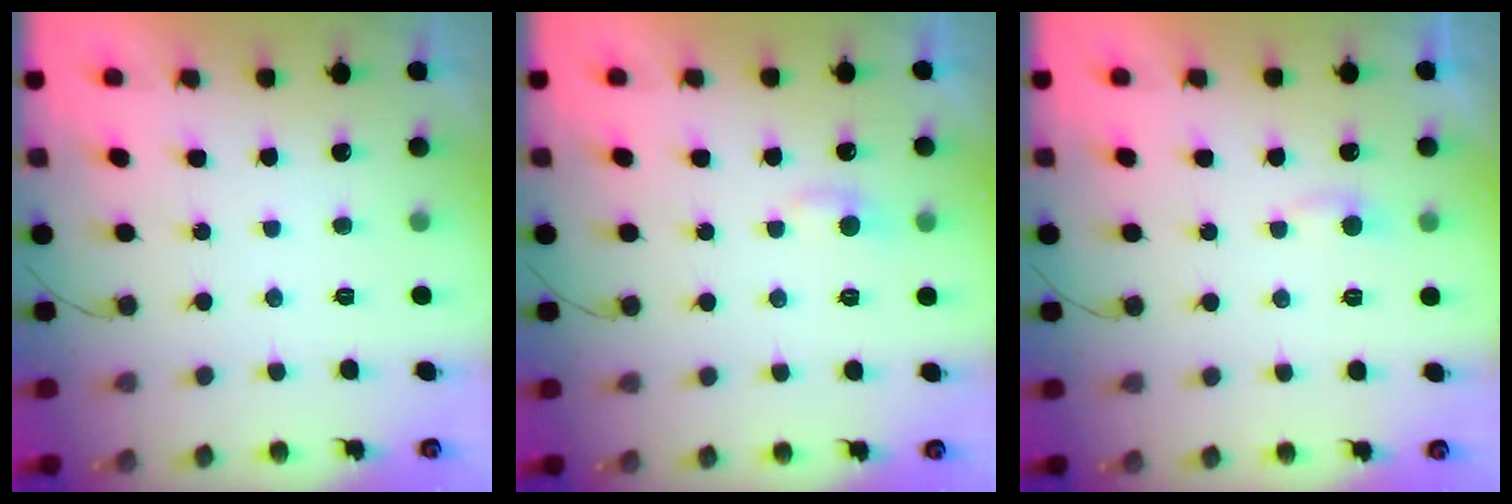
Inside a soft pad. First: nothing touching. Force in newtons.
{"total": 4.6, "press": 4.5, "slide": 0.5}
{"total": 3.0, "press": 3.0, "slide": 0.3}